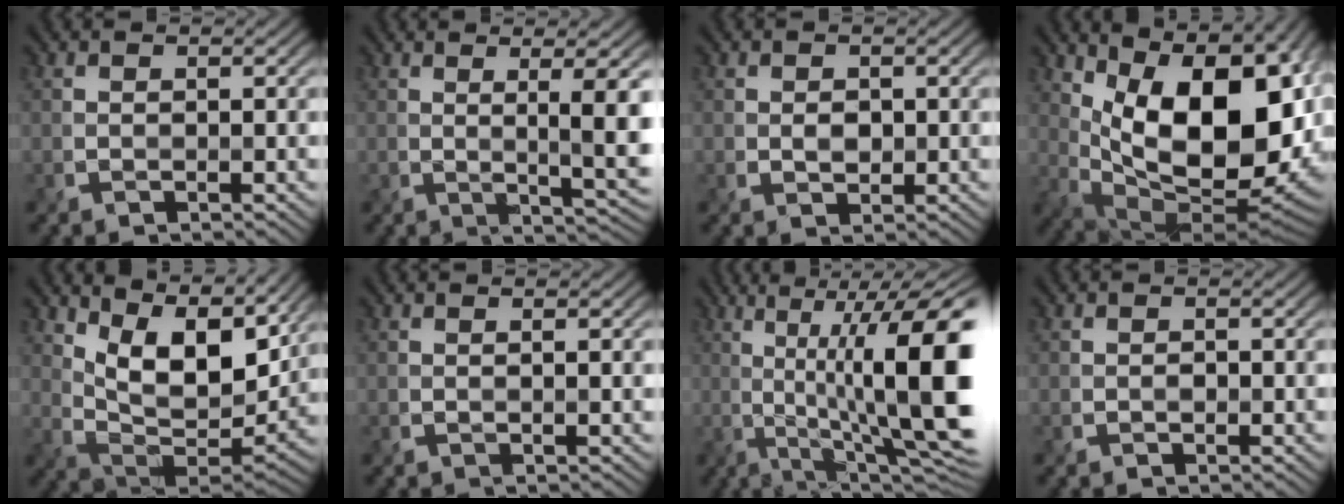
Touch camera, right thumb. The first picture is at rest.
{"total": 7.4, "force": [1.1, 1.1, 7.2], "torque": [-0.107, 0.006, 0.021]}
{"total": 1.4, "force": [0.0, 1.1, 0.9], "torque": [-0.022, -0.003, 0.001]}
{"total": 18.3, "force": [4.3, 9.5, 15.0], "torque": [-0.218, -0.006, 0.088]}
{"total": 11.9, "force": [6.9, 5.1, 8.3], "torque": [-0.174, -0.005, 0.121]}
{"total": 0.7, "force": [0.2, -0.1, 0.6], "torque": [-0.012, 0.003, 0.002]}
{"total": 16.4, "force": [1.3, 3.8, 15.9], "torque": [-0.232, 0.015, 0.038]}
{"total": 0.7, "force": [-0.3, 0.5, 0.4], "torque": [-0.006, -0.003, -0.008]}